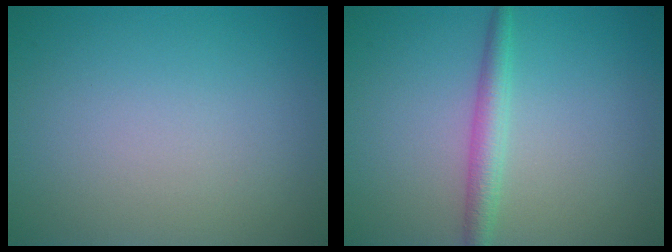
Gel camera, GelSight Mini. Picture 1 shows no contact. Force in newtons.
{"total": 2.4, "press": 2.4, "slide": 0.0}